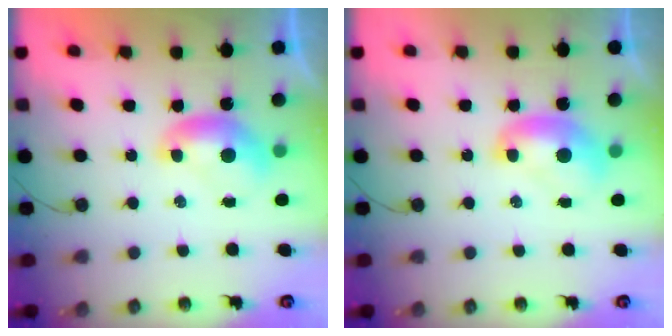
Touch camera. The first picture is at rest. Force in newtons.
{"total": 1.9, "press": 1.9, "slide": 0.2}